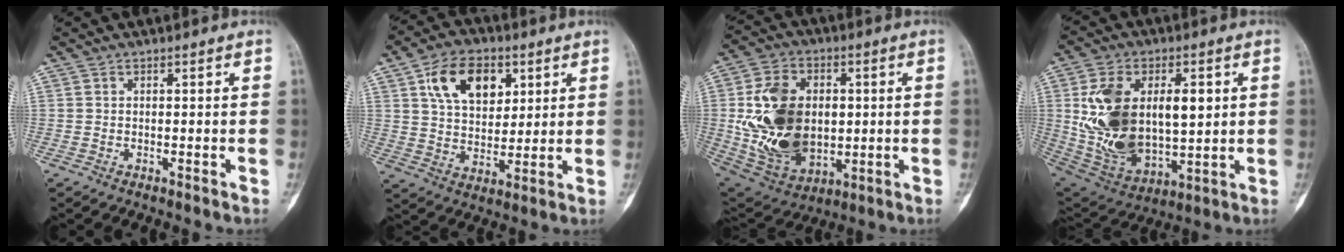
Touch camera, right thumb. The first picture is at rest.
{"total": 13.2, "force": [5.4, 8.4, 8.6], "torque": [-0.112, -0.014, 0.097]}
{"total": 21.0, "force": [0.6, 14.4, 15.3], "torque": [-0.260, -0.006, 0.032]}
{"total": 22.1, "force": [3.1, 12.9, 17.7], "torque": [-0.309, -0.015, 0.074]}